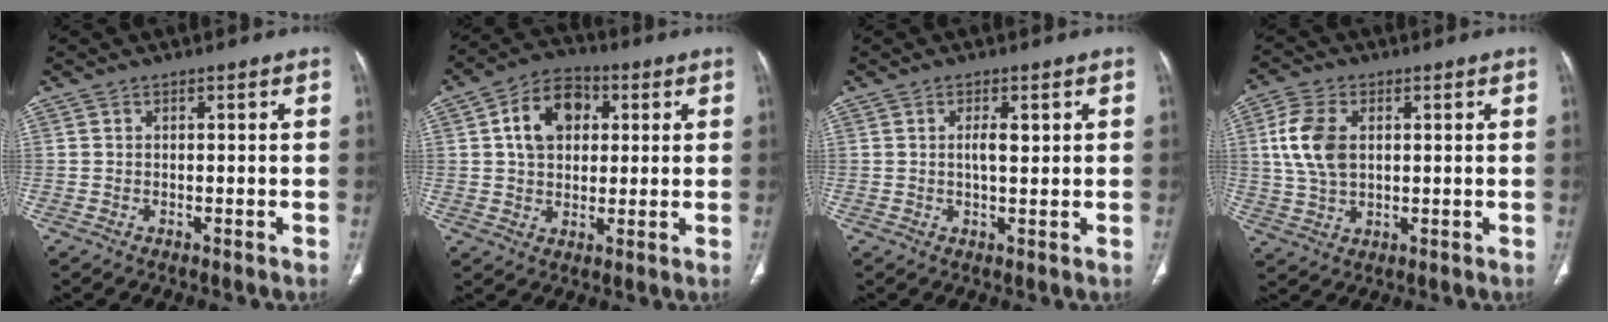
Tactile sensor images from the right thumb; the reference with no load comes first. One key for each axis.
{"total": 11.4, "fx": 2.9, "fy": 8.2, "fz": 7.4, "tx": -0.098, "ty": 0.008, "tz": 0.041}
{"total": 3.0, "fx": 0.7, "fy": 1.1, "fz": 2.7, "tx": -0.041, "ty": -0.003, "tz": 0.010}
{"total": 9.2, "fx": 1.7, "fy": 5.8, "fz": 6.8, "tx": -0.141, "ty": 0.002, "tz": 0.037}